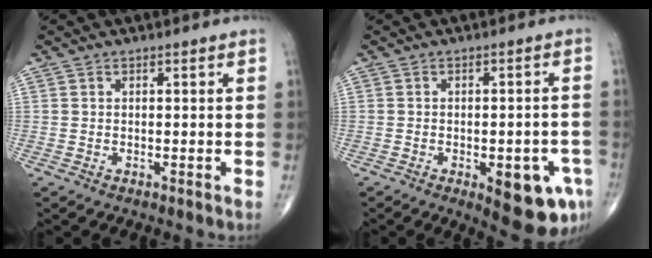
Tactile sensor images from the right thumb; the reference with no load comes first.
{"total": 11.4, "force": [-4.6, 4.3, 9.5], "torque": [-0.094, 0.011, -0.048]}